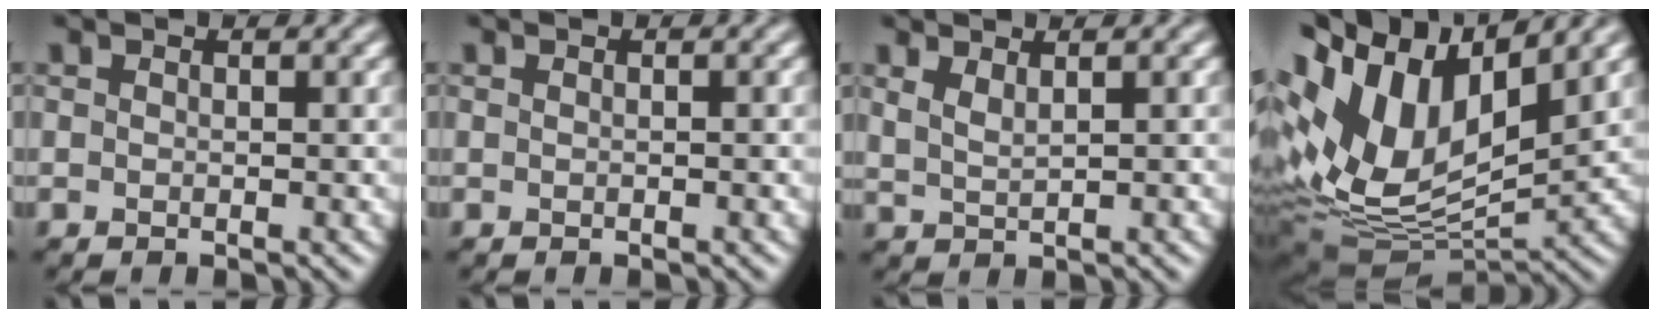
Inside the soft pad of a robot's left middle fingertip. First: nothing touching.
{"total": 0.5, "force": [-0.5, 0.1, 0.2], "torque": [0.002, 0.005, -0.009]}
{"total": 1.1, "force": [0.7, 0.4, 0.8], "torque": [-0.016, 0.001, 0.023]}
{"total": 14.6, "force": [3.1, 8.7, 11.3], "torque": [-0.244, 0.016, 0.061]}